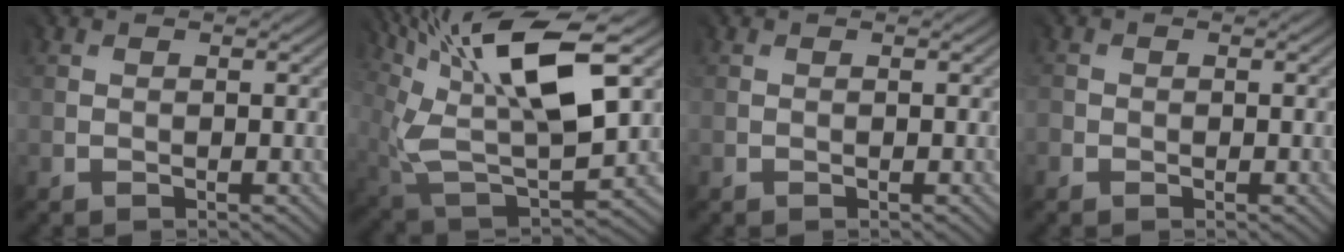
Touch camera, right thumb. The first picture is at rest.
{"total": 14.2, "force": [6.6, 5.6, 11.3], "torque": [-0.239, 0.004, 0.122]}
{"total": 0.0}
{"total": 0.9, "force": [-0.5, 0.8, 0.0], "torque": [0.003, -0.007, -0.010]}